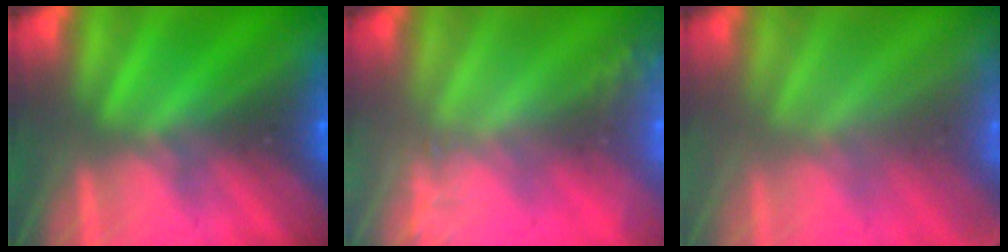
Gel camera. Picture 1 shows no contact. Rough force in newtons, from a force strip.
{"total": 2.5}
{"total": 1.8}